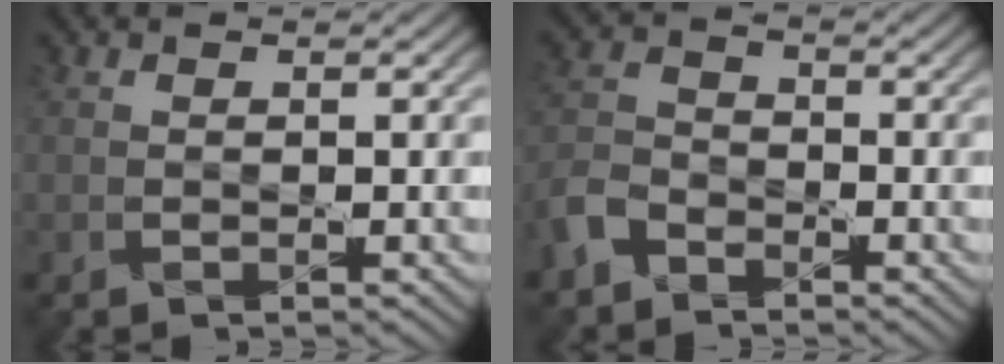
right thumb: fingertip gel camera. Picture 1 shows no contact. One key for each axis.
{"total": 5.0, "fx": -3.7, "fy": 2.7, "fz": 1.8, "tx": -0.053, "ty": -0.002, "tz": -0.090}